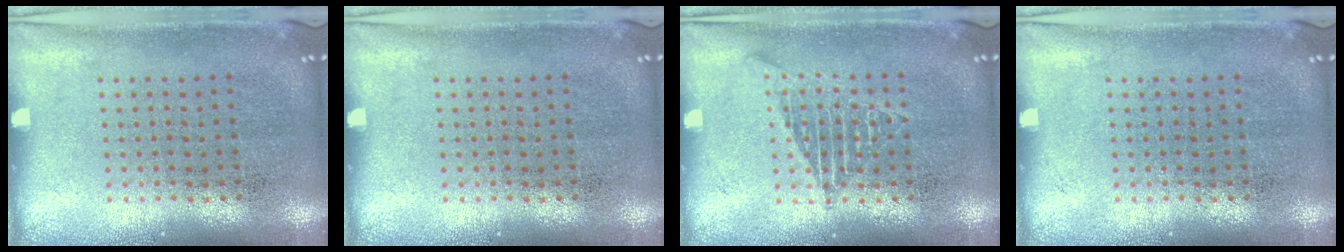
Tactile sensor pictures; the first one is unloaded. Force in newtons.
{"total": 0.0}
{"total": 1.7, "press": 1.7, "slide": 0.1}
{"total": 0.0}